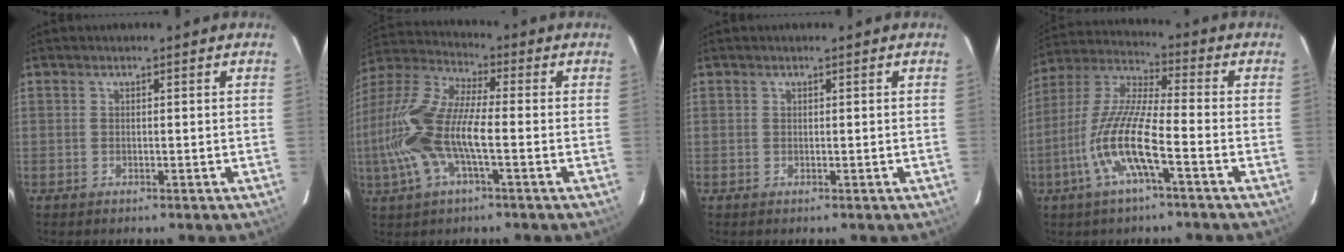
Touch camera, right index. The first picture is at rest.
{"total": 17.0, "force": [-3.1, 5.3, 15.8], "torque": [-0.328, 0.000, -0.068]}
{"total": 0.0}
{"total": 12.7, "force": [-5.1, 1.5, 11.5], "torque": [-0.239, -0.004, -0.105]}